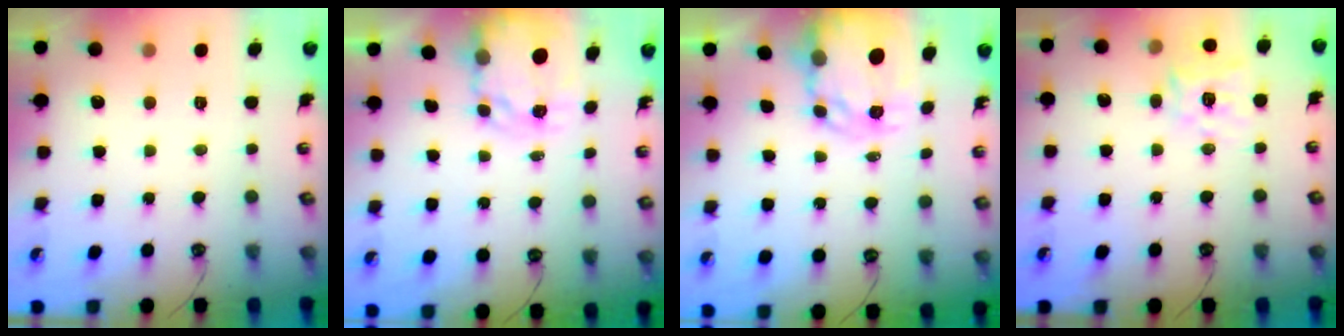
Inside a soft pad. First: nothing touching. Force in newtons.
{"total": 3.9, "press": 3.9, "slide": 0.3}
{"total": 5.8, "press": 5.8, "slide": 0.2}
{"total": 14.7, "press": 14.6, "slide": 1.7}